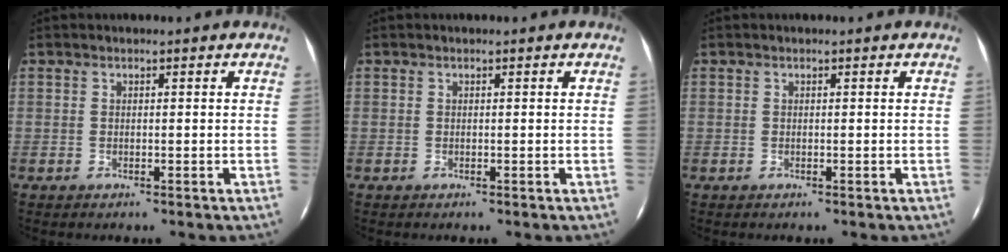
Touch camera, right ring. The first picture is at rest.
{"total": 0.0}
{"total": 0.0}